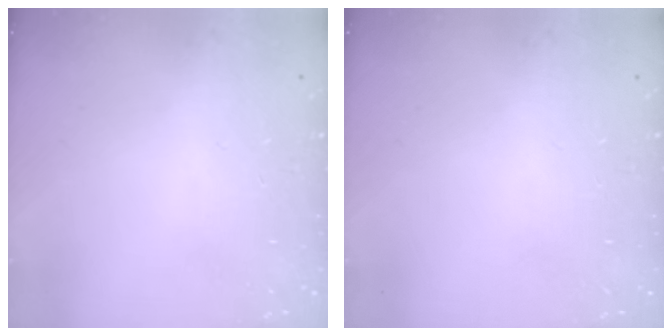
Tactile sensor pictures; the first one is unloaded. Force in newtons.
{"total": 0.0}